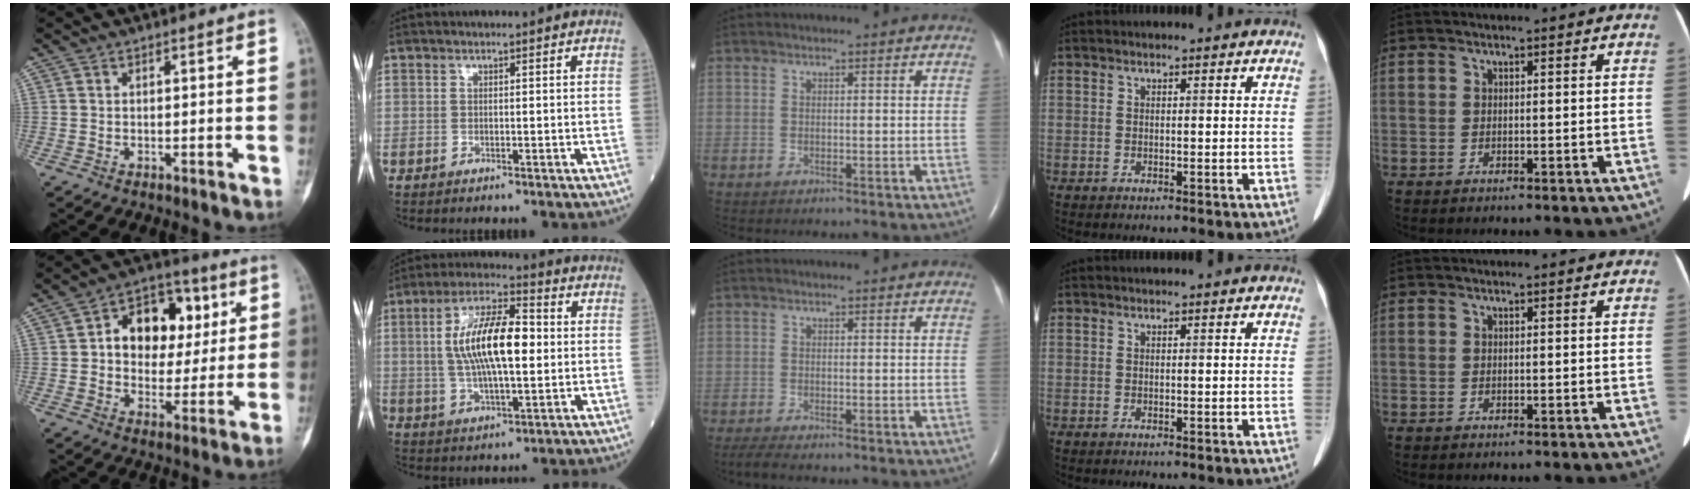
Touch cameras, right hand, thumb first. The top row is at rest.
{"thumb": {"total": 14.8, "force": [3.4, 10.7, 9.7], "torque": [-0.086, 0.012, 0.049]}, "index": {"total": 13.0, "force": [0.5, 2.1, 12.8], "torque": [-0.252, 0.013, 0.008]}, "middle": {"total": 2.1, "force": [-1.7, 0.0, 1.3], "torque": [-0.034, -0.009, -0.032]}}